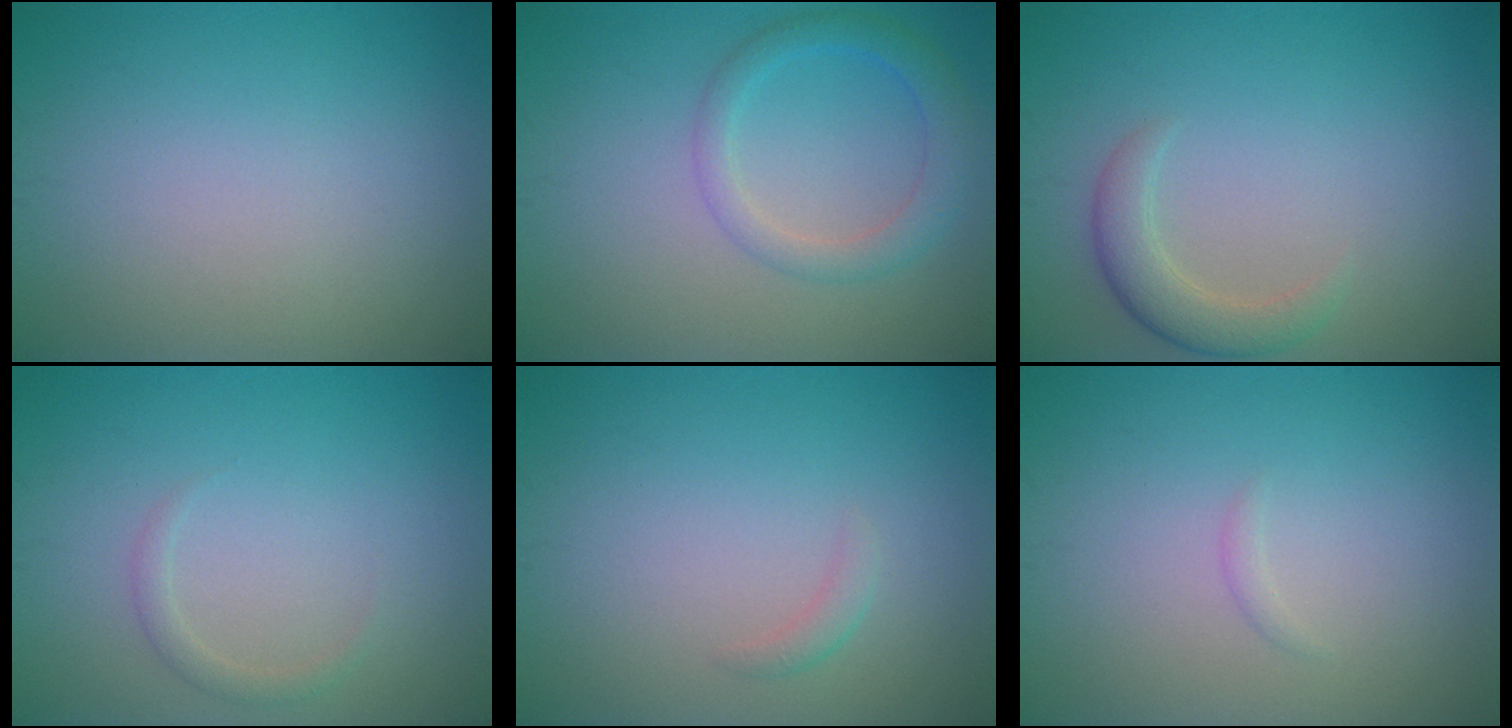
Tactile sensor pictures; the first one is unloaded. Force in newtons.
{"total": 3.0, "press": 3.0, "slide": 0.2}
{"total": 2.8, "press": 2.8, "slide": 0.0}
{"total": 1.0, "press": 1.0, "slide": 0.1}
{"total": 0.9, "press": 0.9, "slide": 0.0}
{"total": 0.5, "press": 0.5, "slide": 0.0}